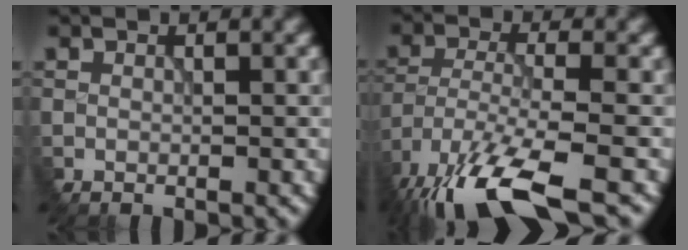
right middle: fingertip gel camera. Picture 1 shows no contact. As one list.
[{"total": 10.6, "force": [-7.9, 2.7, 6.6], "torque": [-0.148, -0.028, -0.141]}]